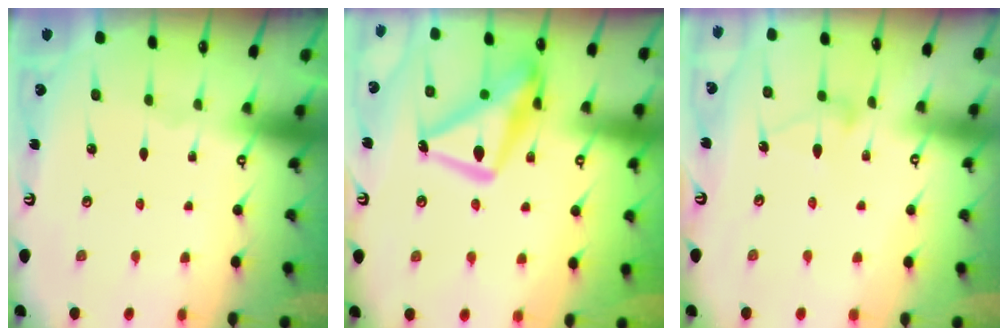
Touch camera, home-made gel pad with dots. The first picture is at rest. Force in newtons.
{"total": 18.5, "press": 18.4, "slide": 1.7}
{"total": 7.9, "press": 7.9, "slide": 0.5}